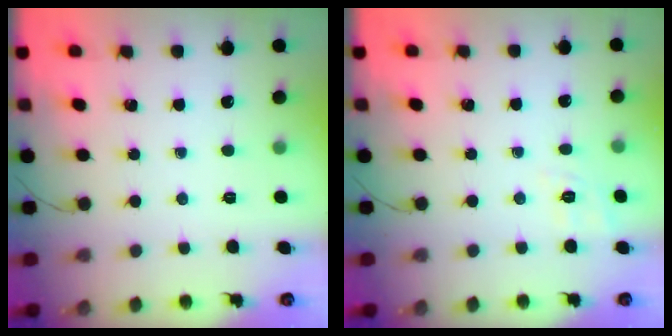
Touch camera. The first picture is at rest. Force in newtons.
{"total": 2.1, "press": 0.4, "slide": 2.1}